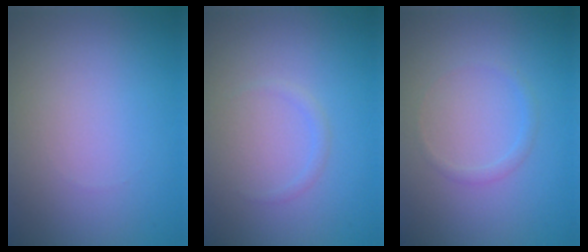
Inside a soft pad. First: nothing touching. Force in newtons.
{"total": 0.7, "press": 0.7, "slide": 0.1}
{"total": 0.9, "press": 0.9, "slide": 0.0}